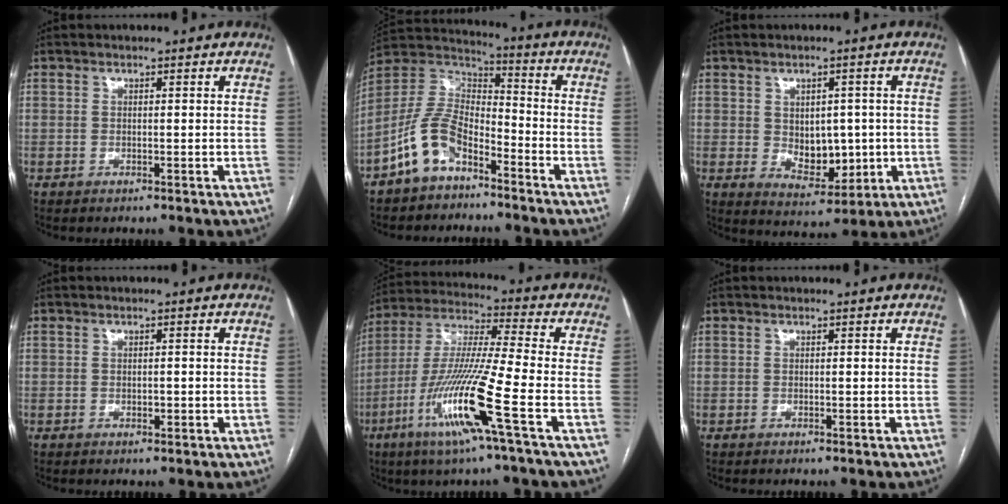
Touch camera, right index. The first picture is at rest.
{"total": 10.5, "force": [-6.5, 5.1, 6.5], "torque": [-0.148, 0.024, -0.131]}
{"total": 7.7, "force": [-0.2, 4.7, 6.1], "torque": [-0.086, 0.001, 0.013]}
{"total": 1.1, "force": [-0.2, 0.5, 0.9], "torque": [-0.016, -0.001, -0.001]}
{"total": 15.8, "force": [-6.6, -0.8, 14.4], "torque": [-0.295, -0.020, -0.130]}
{"total": 0.0}